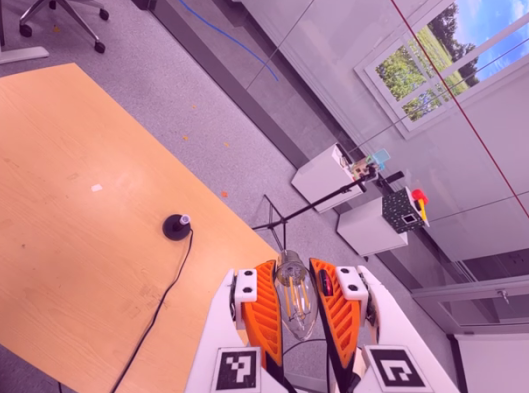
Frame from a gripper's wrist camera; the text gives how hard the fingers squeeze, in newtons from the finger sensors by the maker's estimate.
{"total": 24.2, "left": 25.3, "right": 23.1}